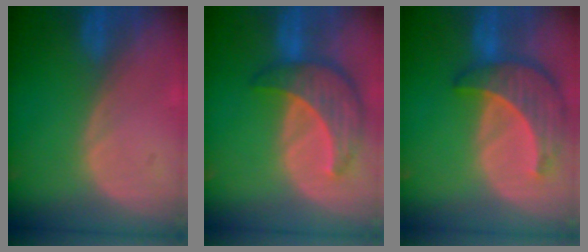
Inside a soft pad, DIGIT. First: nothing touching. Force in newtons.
{"total": 8.7, "press": 7.9, "slide": 3.7}
{"total": 8.8, "press": 8.0, "slide": 3.7}